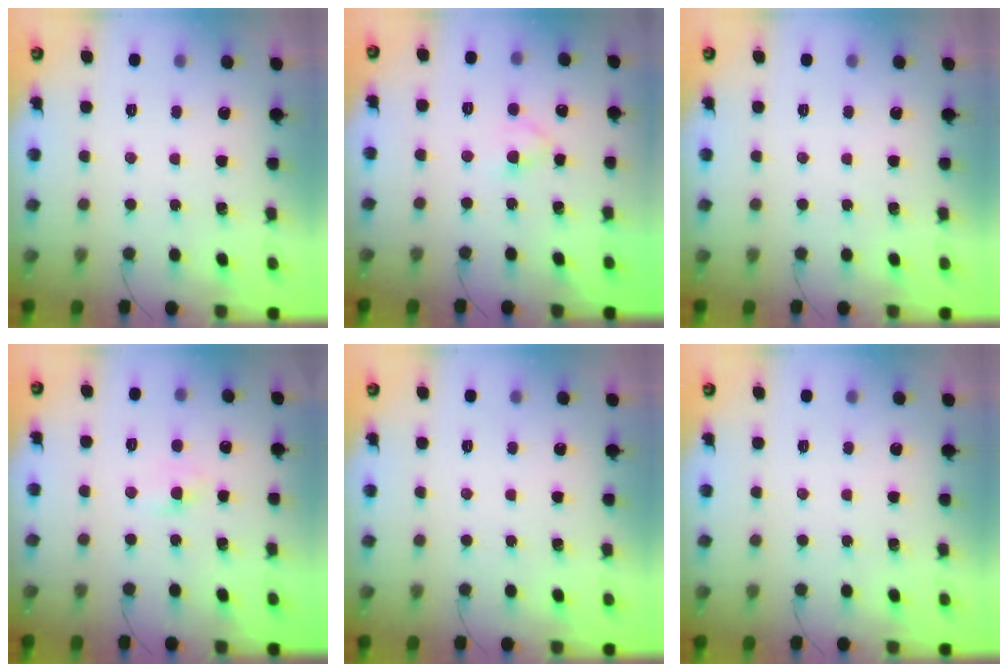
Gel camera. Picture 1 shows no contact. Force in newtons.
{"total": 2.5, "press": 2.2, "slide": 1.1}
{"total": 0.0}
{"total": 2.8, "press": 2.5, "slide": 1.2}
{"total": 0.0}
{"total": 0.0}